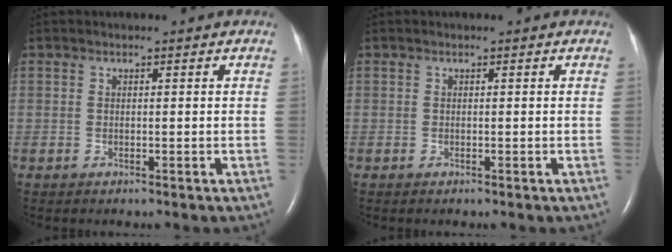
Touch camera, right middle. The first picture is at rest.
{"total": 0.0}